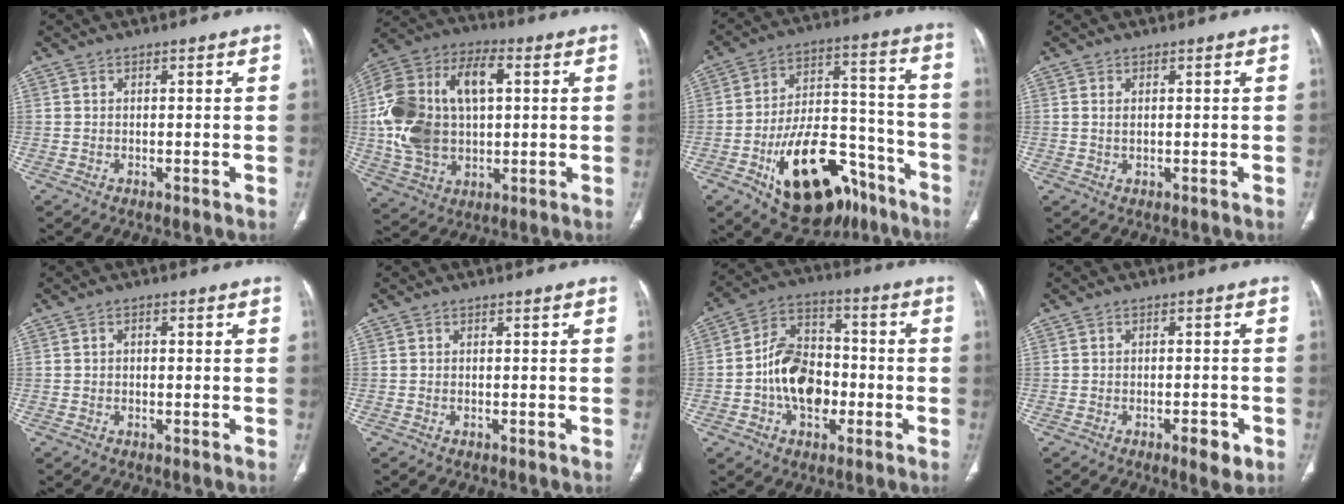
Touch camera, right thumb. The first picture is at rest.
{"total": 22.0, "force": [2.3, 13.6, 17.2], "torque": [-0.342, 0.021, 0.045]}
{"total": 24.7, "force": [-13.0, 13.1, 16.4], "torque": [-0.233, 0.078, -0.196]}
{"total": 1.3, "force": [0.4, 0.7, 1.0], "torque": [-0.024, 0.000, 0.011]}
{"total": 1.0, "force": [0.0, 0.7, 0.7], "torque": [-0.009, 0.005, -0.001]}
{"total": 0.0}
{"total": 14.5, "force": [-2.7, 10.0, 10.1], "torque": [-0.140, 0.037, -0.050]}
{"total": 4.0, "force": [-1.9, 1.5, 3.2], "torque": [-0.040, 0.003, -0.024]}